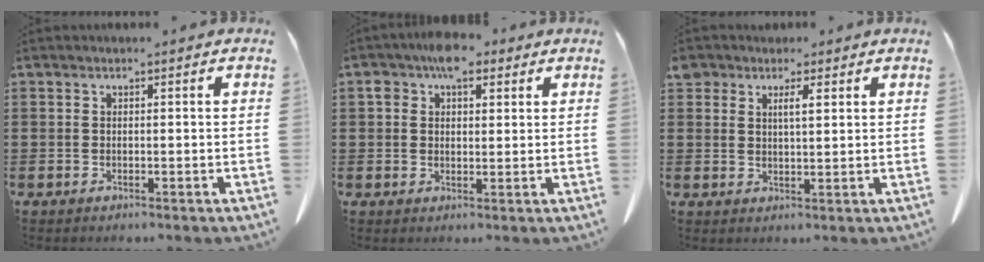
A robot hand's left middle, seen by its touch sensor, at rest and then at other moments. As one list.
[{"total": 5.5, "force": [3.3, 3.1, 3.2], "torque": [-0.059, 0.011, 0.055]}, {"total": 3.1, "force": [2.1, 1.5, 1.7], "torque": [-0.038, 0.008, 0.037]}]